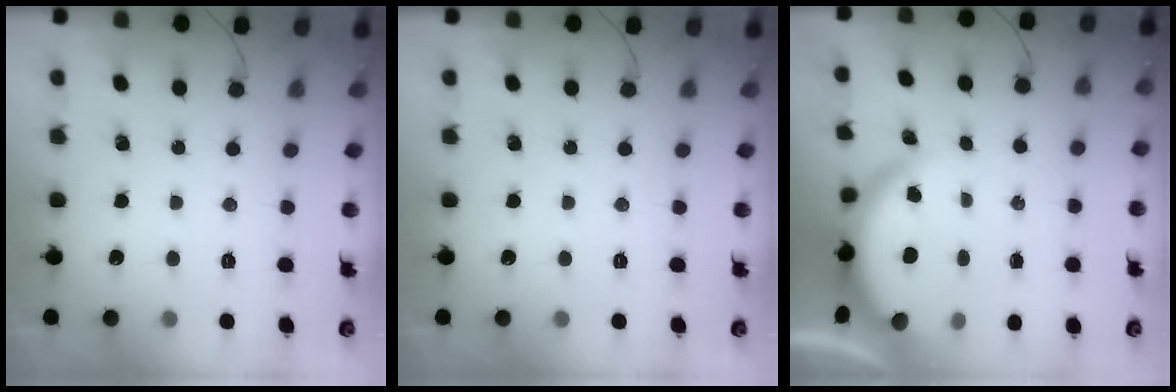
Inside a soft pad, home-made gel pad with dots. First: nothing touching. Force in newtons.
{"total": 0.0}
{"total": 3.9, "press": 3.9, "slide": 0.1}